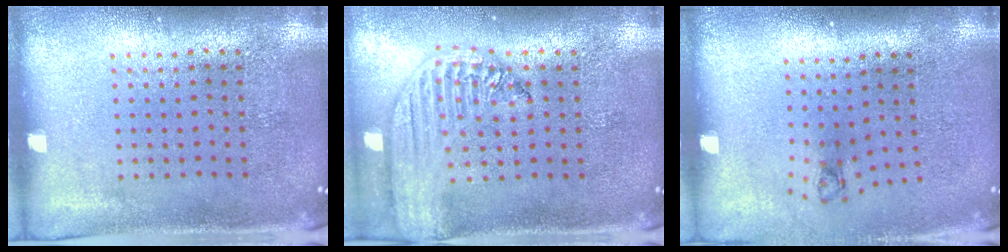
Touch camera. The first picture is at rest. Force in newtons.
{"total": 2.4, "press": 2.1, "slide": 1.3}
{"total": 0.7, "press": 0.3, "slide": 0.6}